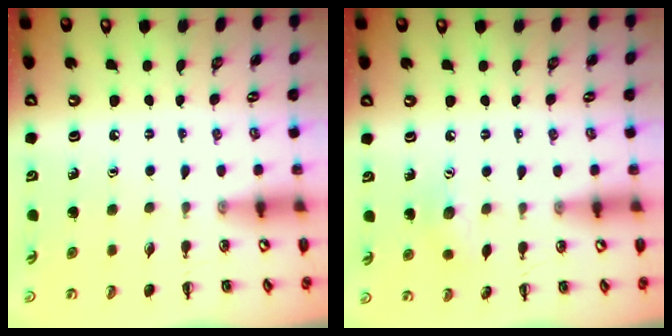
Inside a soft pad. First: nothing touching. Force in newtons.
{"total": 7.3, "press": 7.1, "slide": 1.7}